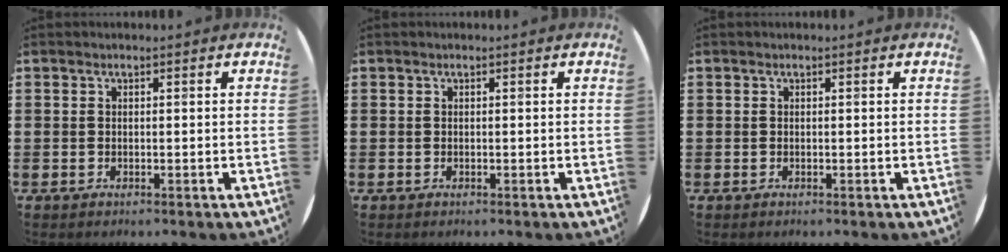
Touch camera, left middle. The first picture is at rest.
{"total": 0.0}
{"total": 0.0}